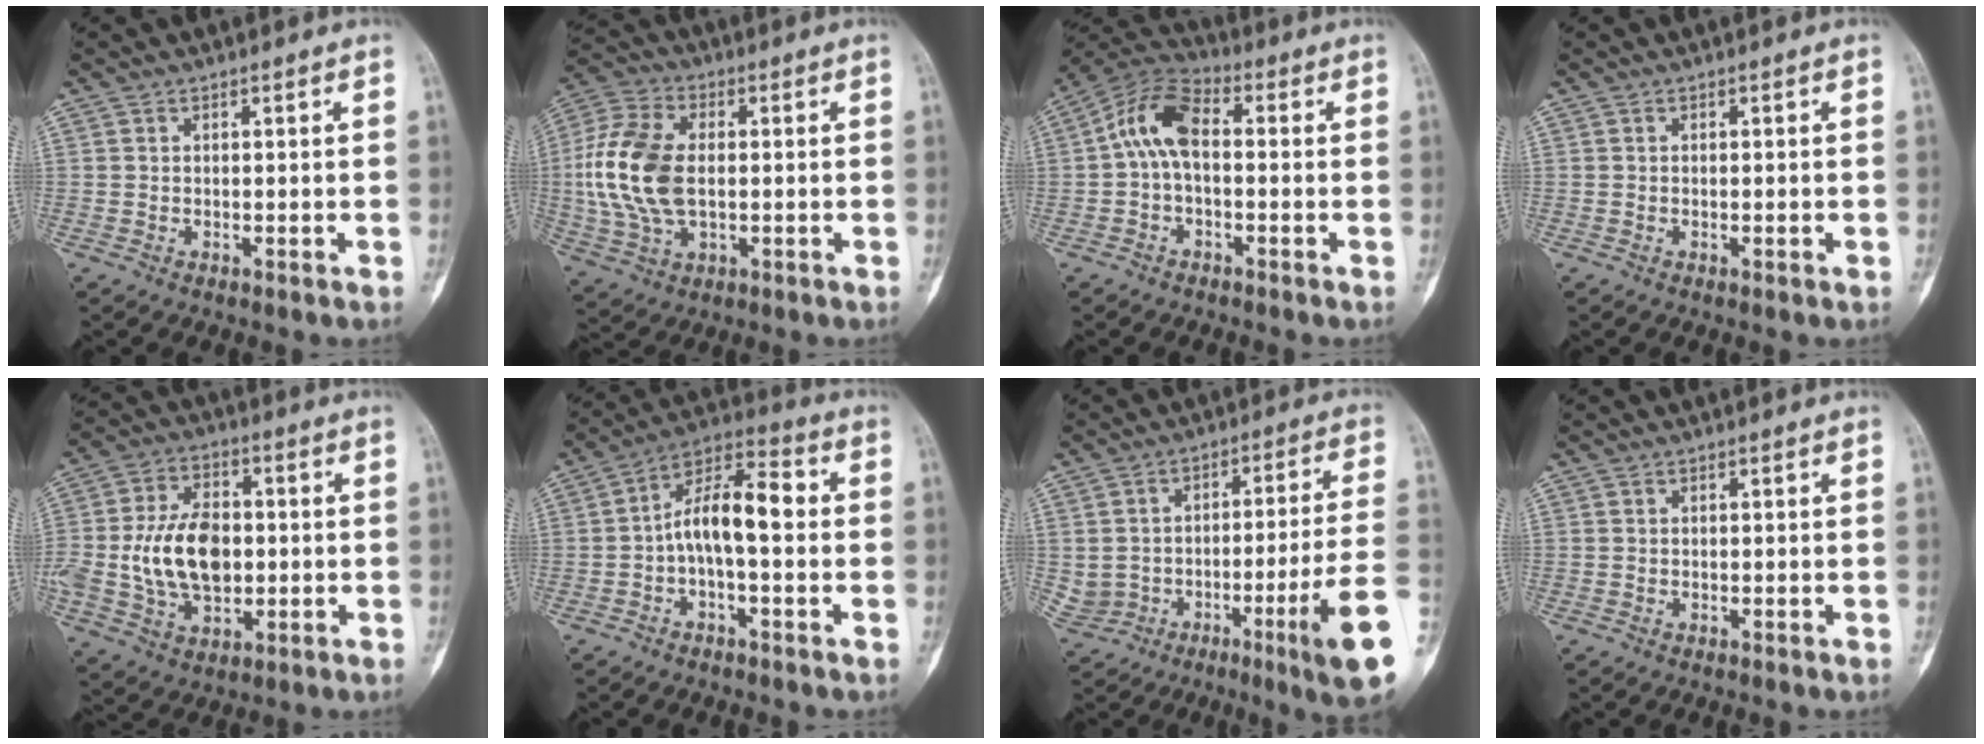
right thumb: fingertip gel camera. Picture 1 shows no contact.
{"total": 15.7, "force": [0.1, 9.5, 12.5], "torque": [-0.269, 0.010, 0.002]}
{"total": 9.6, "force": [0.1, 5.4, 7.9], "torque": [-0.149, 0.032, -0.013]}
{"total": 0.9, "force": [-0.2, 0.2, 0.9], "torque": [-0.014, 0.000, -0.002]}
{"total": 15.3, "force": [-0.5, 10.0, 11.5], "torque": [-0.196, 0.011, -0.002]}
{"total": 11.5, "force": [-0.6, 5.1, 10.3], "torque": [-0.170, 0.047, -0.018]}
{"total": 15.6, "force": [-4.7, 2.7, 14.7], "torque": [-0.218, 0.026, -0.063]}
{"total": 0.0}